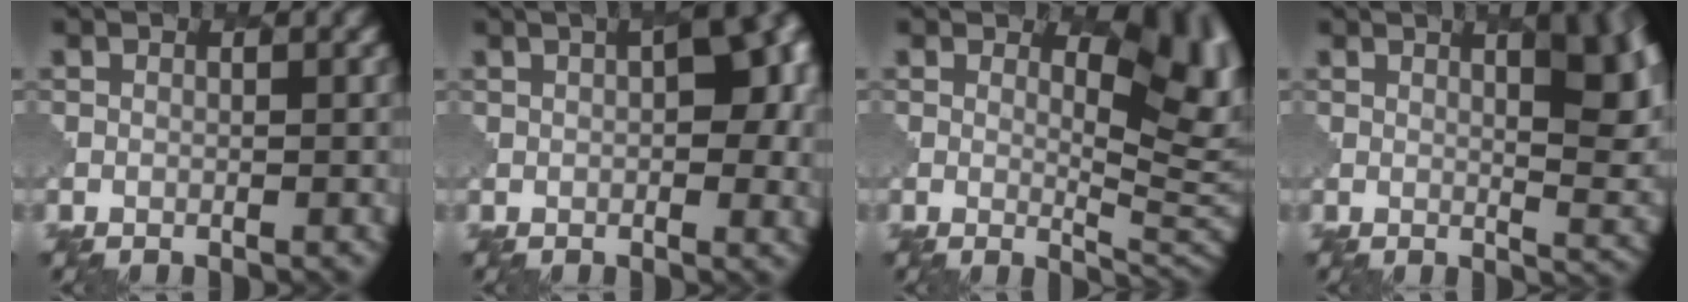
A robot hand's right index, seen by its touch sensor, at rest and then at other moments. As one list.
[{"total": 7.0, "force": [0.6, 3.4, 6.2], "torque": [-0.049, 0.012, 0.001]}, {"total": 7.7, "force": [2.4, 3.5, 6.5], "torque": [-0.089, -0.008, 0.035]}, {"total": 9.6, "force": [3.3, 3.9, 8.1], "torque": [-0.063, 0.010, 0.039]}]